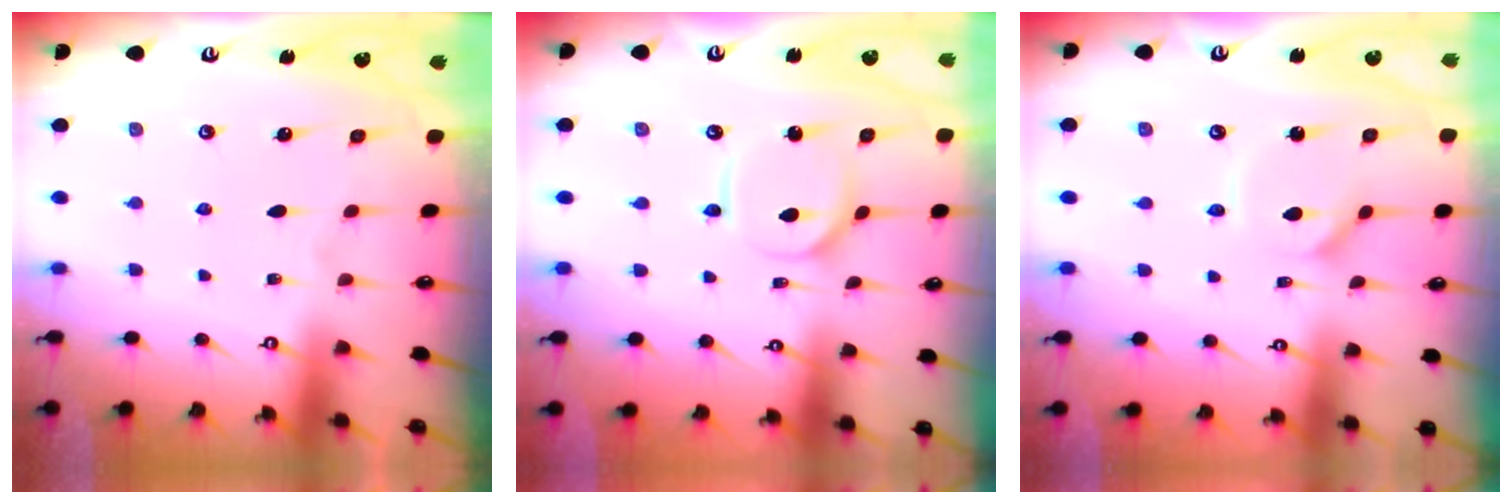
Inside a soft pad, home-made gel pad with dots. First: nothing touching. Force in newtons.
{"total": 5.5, "press": 5.5, "slide": 0.5}
{"total": 2.5, "press": 2.5, "slide": 0.4}